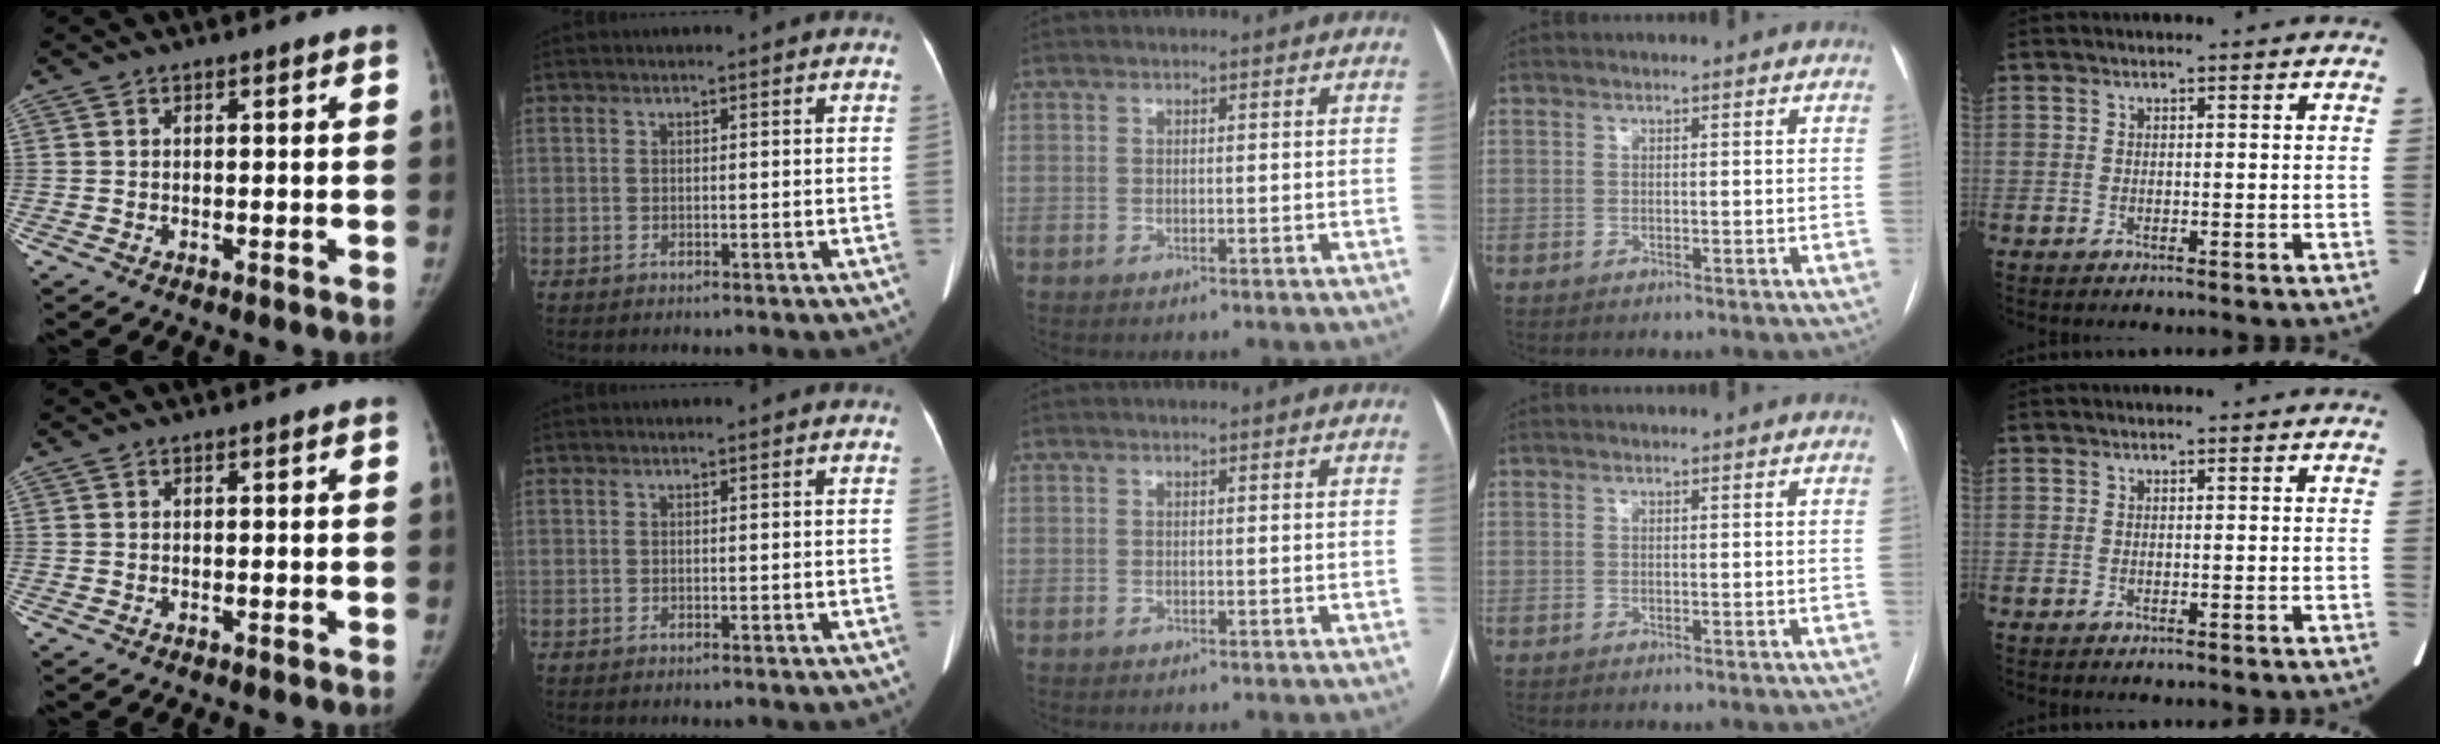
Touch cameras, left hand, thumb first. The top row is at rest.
{}